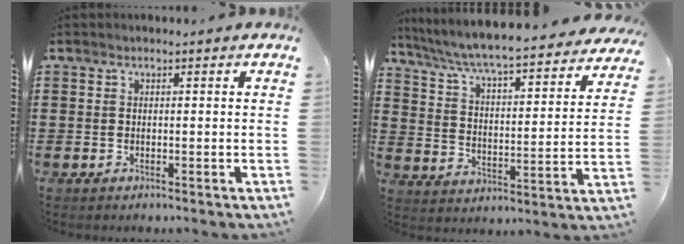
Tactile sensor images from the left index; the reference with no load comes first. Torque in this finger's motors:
{"motor_torque": [2.14, 0.00, 1.05, 0.15]}